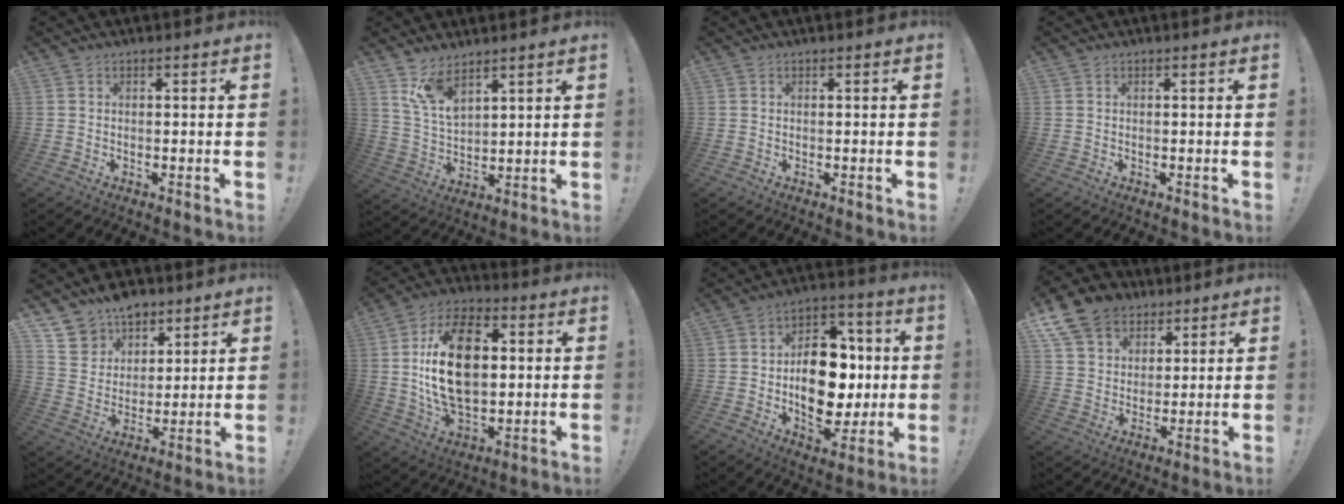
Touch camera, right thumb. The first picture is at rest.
{"total": 9.3, "force": [7.0, 4.1, 4.6], "torque": [-0.099, -0.036, 0.139]}
{"total": 0.0}
{"total": 0.0}
{"total": 11.8, "force": [9.2, 7.3, 1.5], "torque": [-0.029, -0.077, 0.179]}
{"total": 22.2, "force": [2.0, 13.5, 17.5], "torque": [-0.315, 0.000, 0.030]}
{"total": 18.1, "force": [-1.1, 12.5, 13.0], "torque": [-0.176, 0.004, -0.013]}
{"total": 13.0, "force": [7.7, 9.6, 4.3], "torque": [-0.066, -0.049, 0.151]}